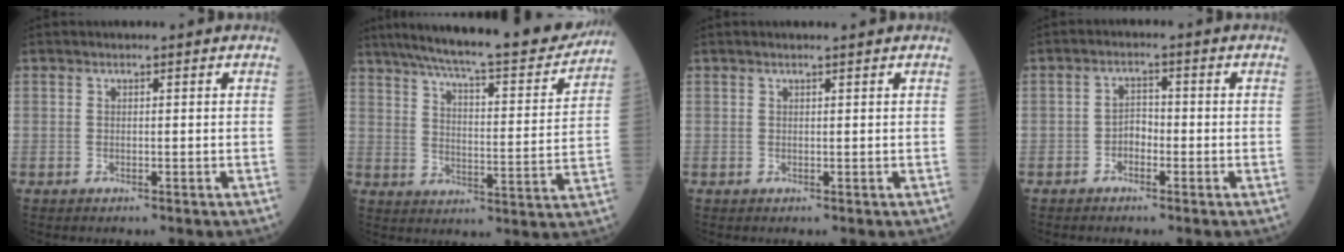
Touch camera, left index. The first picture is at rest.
{"total": 24.2, "force": [21.0, 3.0, 11.7], "torque": [-0.189, -0.019, 0.282]}
{"total": 1.0, "force": [0.9, -0.2, 0.5], "torque": [-0.009, 0.003, 0.016]}
{"total": 2.3, "force": [-1.2, 1.3, 1.4], "torque": [-0.019, 0.005, -0.026]}